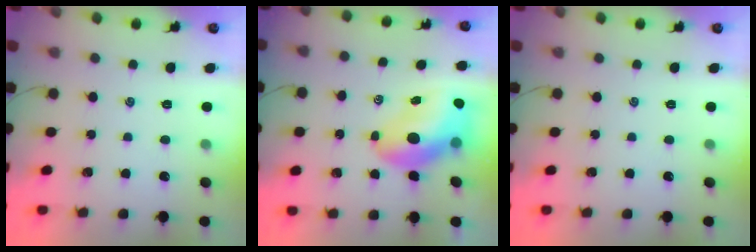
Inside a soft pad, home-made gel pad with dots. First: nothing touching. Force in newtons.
{"total": 13.8, "press": 13.3, "slide": 3.7}
{"total": 0.0}